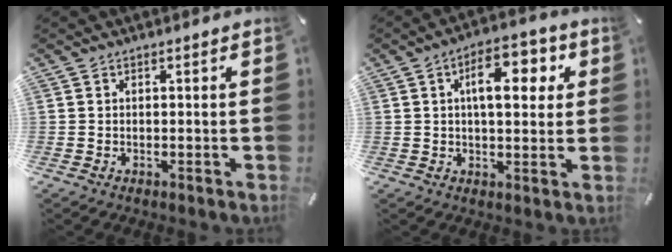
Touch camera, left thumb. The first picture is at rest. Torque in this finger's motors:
{"motor_torque": [1.82, 2.00, 0.99, -1.06, 0.41]}